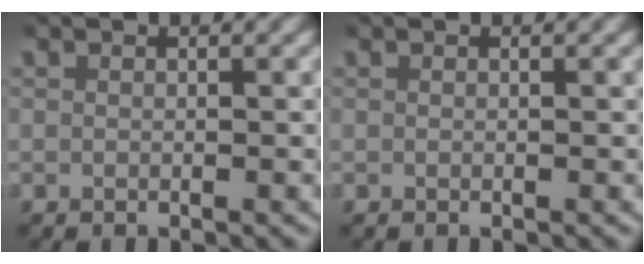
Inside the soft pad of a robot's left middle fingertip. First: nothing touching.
{"total": 0.0}